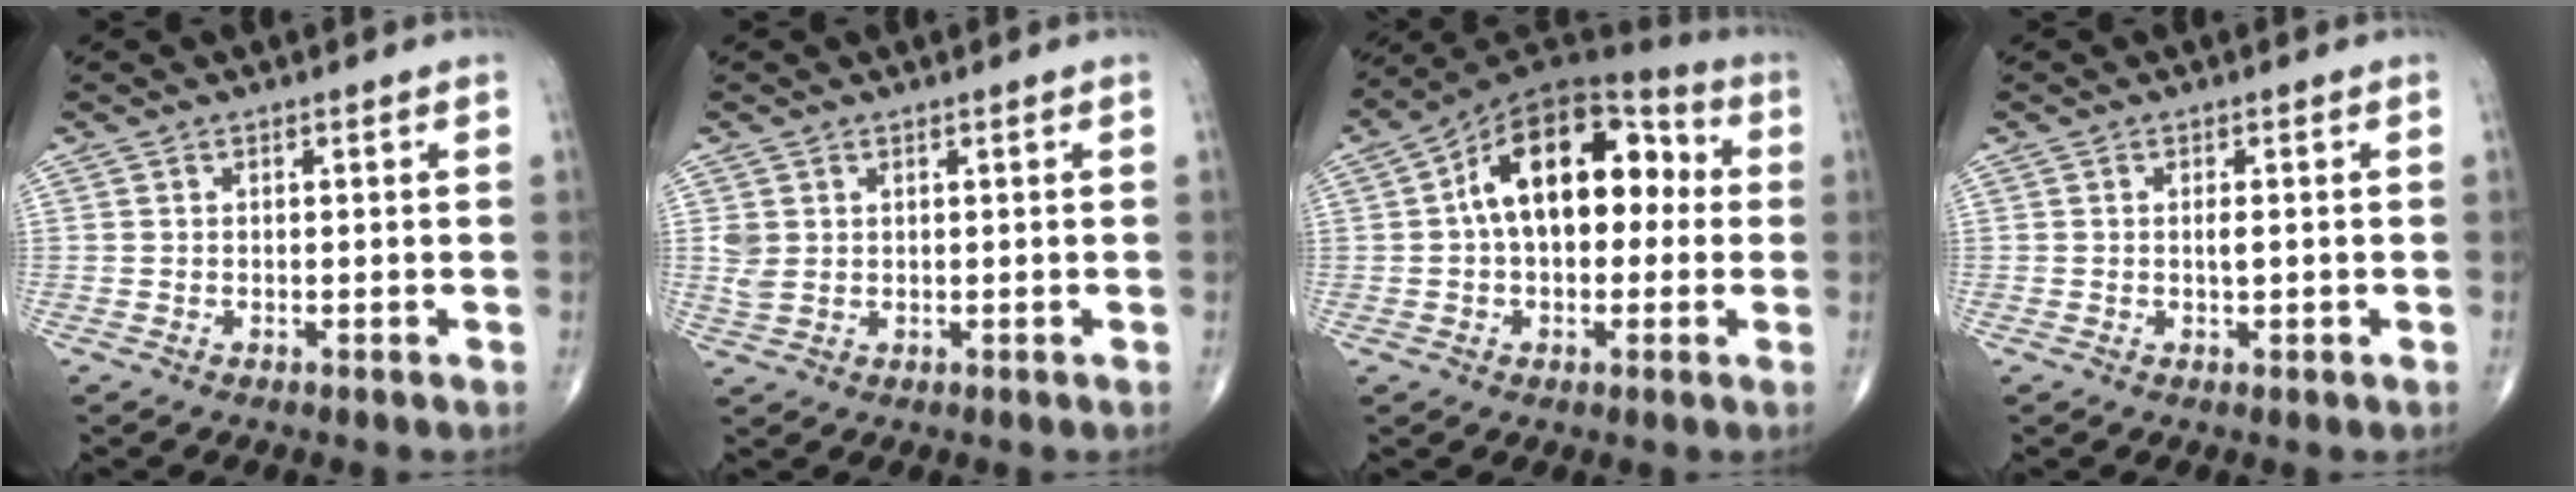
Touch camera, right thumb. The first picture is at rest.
{"total": 2.7, "force": [0.7, 2.1, 1.5], "torque": [-0.034, -0.001, 0.020]}
{"total": 18.1, "force": [1.9, 10.9, 14.4], "torque": [-0.193, 0.047, 0.020]}
{"total": 1.5, "force": [0.0, 0.6, 1.4], "torque": [-0.023, 0.000, -0.001]}